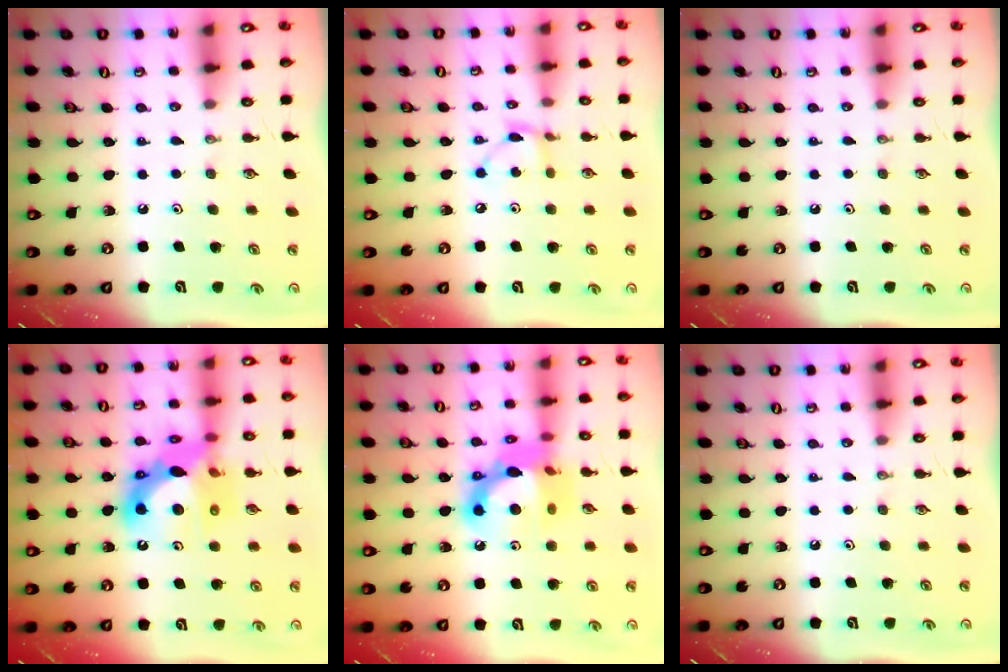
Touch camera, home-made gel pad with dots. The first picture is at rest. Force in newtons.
{"total": 6.3, "press": 6.3, "slide": 0.2}
{"total": 0.0}
{"total": 13.9, "press": 13.6, "slide": 2.8}
{"total": 15.5, "press": 15.4, "slide": 1.7}
{"total": 0.0}